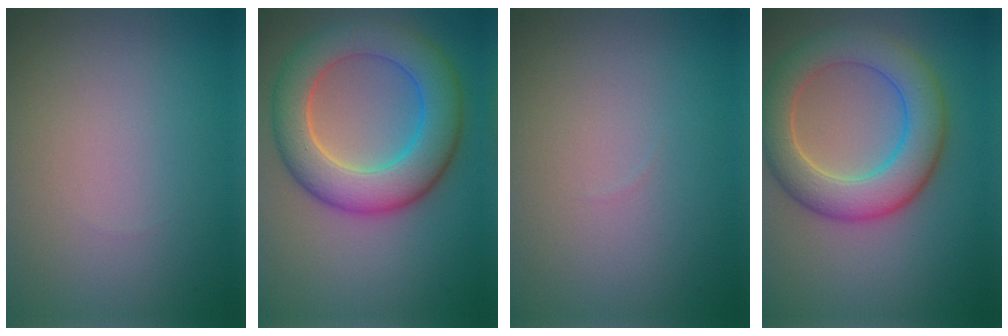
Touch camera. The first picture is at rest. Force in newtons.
{"total": 8.4, "press": 8.4, "slide": 0.3}
{"total": 0.0}
{"total": 7.1, "press": 7.1, "slide": 0.5}